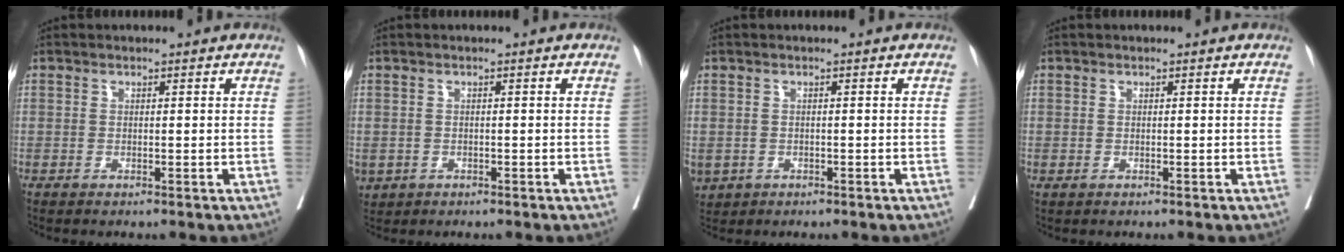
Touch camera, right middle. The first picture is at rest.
{"total": 3.9, "force": [-1.6, 3.2, 1.5], "torque": [-0.042, -0.002, -0.019]}
{"total": 5.5, "force": [-2.3, 4.6, 2.1], "torque": [-0.065, -0.005, -0.028]}
{"total": 0.0}